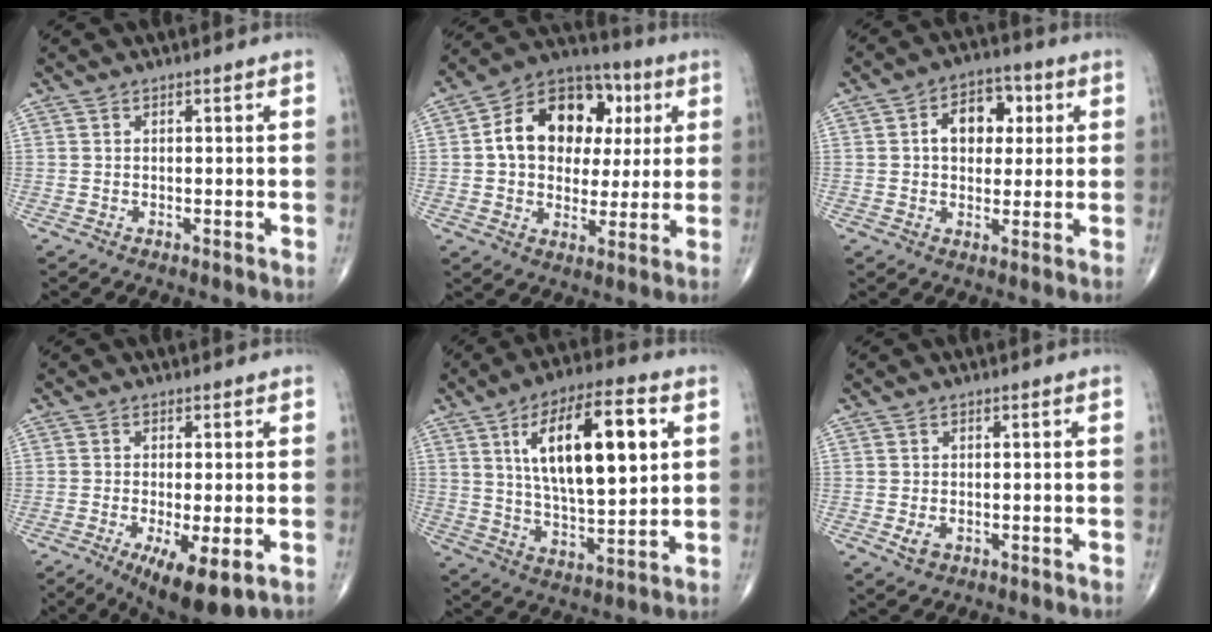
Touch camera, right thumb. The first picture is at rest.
{"total": 18.2, "force": [3.6, 13.0, 12.2], "torque": [-0.152, 0.019, 0.053]}
{"total": 9.3, "force": [2.0, 6.5, 6.4], "torque": [-0.061, 0.012, 0.026]}
{"total": 9.9, "force": [-3.8, 2.9, 8.6], "torque": [-0.140, -0.018, -0.056]}
{"total": 19.4, "force": [5.6, 7.3, 17.1], "torque": [-0.265, -0.012, 0.092]}
{"total": 2.3, "force": [-0.8, 1.6, 1.5], "torque": [-0.025, -0.001, -0.009]}